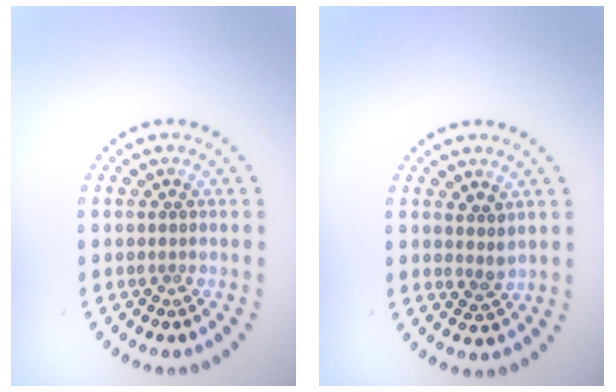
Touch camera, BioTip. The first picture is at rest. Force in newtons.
{"total": 1.6, "press": 1.4, "slide": 0.9}